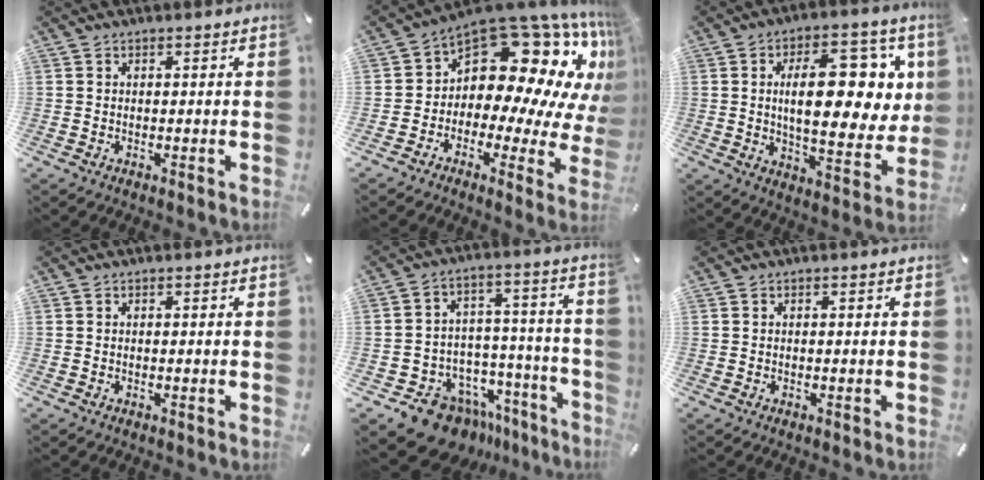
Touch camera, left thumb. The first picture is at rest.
{"total": 19.4, "force": [8.2, 11.9, 12.9], "torque": [-0.185, -0.086, 0.141]}
{"total": 21.1, "force": [4.7, 10.0, 18.0], "torque": [-0.260, -0.011, 0.070]}
{"total": 0.0}
{"total": 14.9, "force": [-11.1, 8.5, 5.4], "torque": [-0.070, 0.071, -0.178]}
{"total": 0.0}